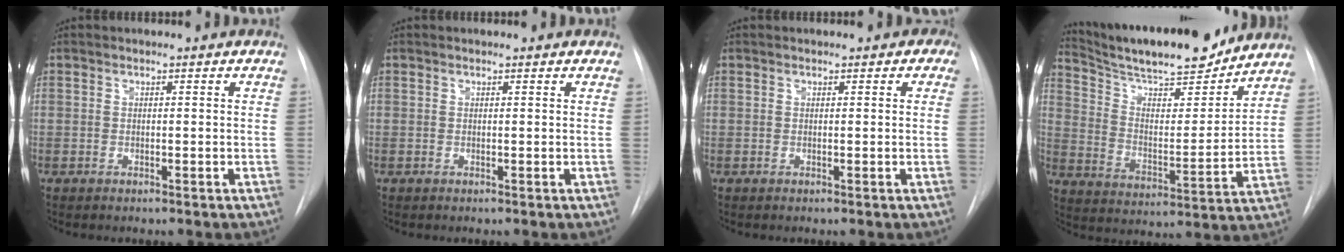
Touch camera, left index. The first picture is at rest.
{"total": 0.7, "force": [0.7, 0.2, 0.1], "torque": [-0.005, 0.004, 0.007]}
{"total": 1.3, "force": [0.7, 0.9, 0.7], "torque": [-0.001, 0.006, 0.005]}
{"total": 19.5, "force": [17.5, 3.0, 8.0], "torque": [-0.139, -0.004, 0.274]}